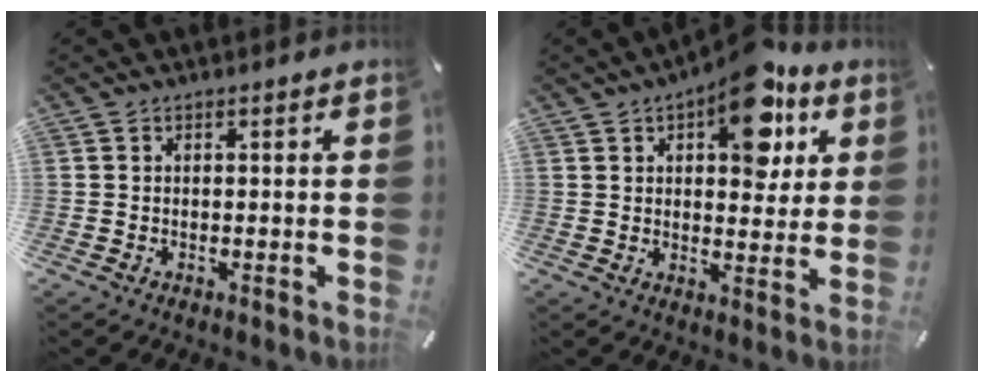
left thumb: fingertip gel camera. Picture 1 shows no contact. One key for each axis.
{"total": 15.1, "fx": 7.6, "fy": 7.6, "fz": 10.6, "tx": -0.133, "ty": -0.030, "tz": 0.126}